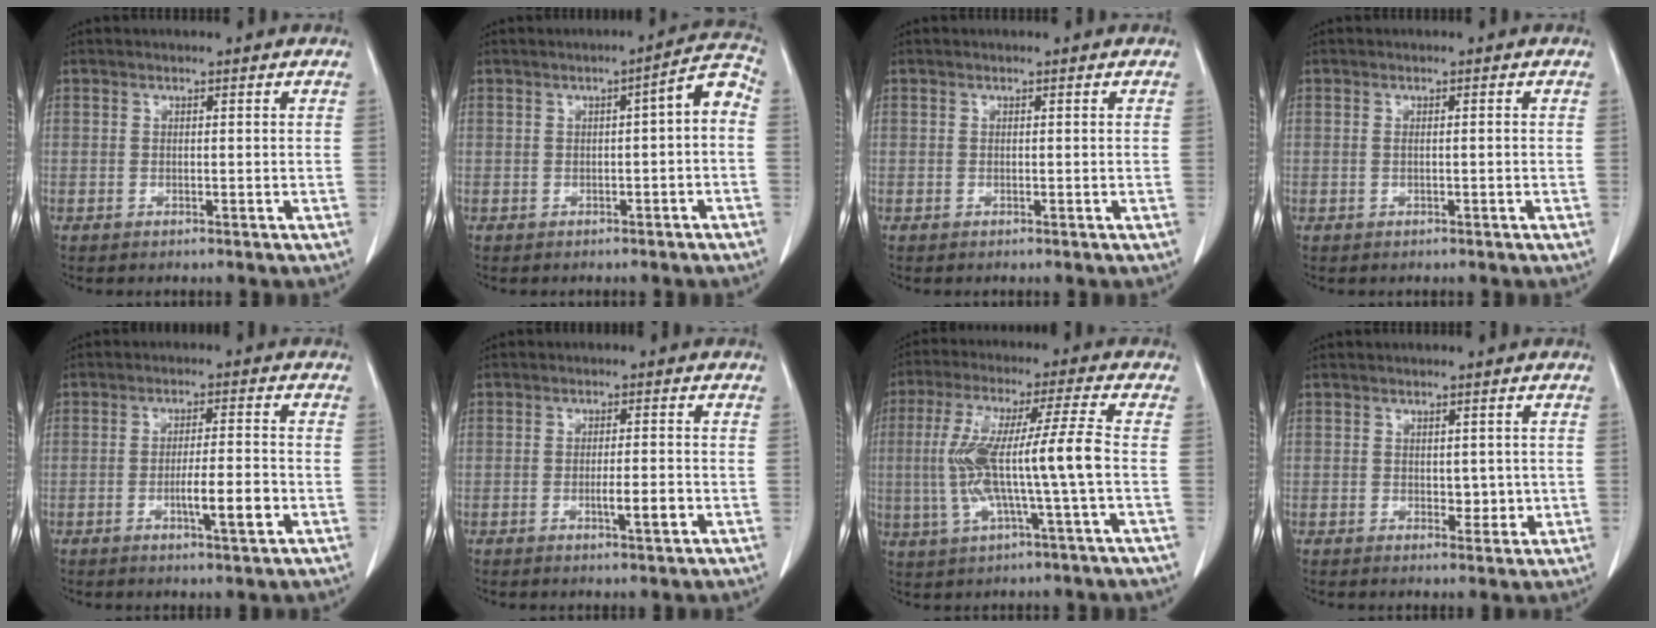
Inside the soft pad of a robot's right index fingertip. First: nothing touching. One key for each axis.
{"total": 4.7, "fx": -0.6, "fy": 0.7, "fz": 4.6, "tx": -0.054, "ty": 0.021, "tz": -0.011}
{"total": 0.0}
{"total": 0.8, "fx": -0.1, "fy": 0.0, "fz": 0.8, "tx": -0.015, "ty": 0.000, "tz": 0.002}
{"total": 6.0, "fx": -2.0, "fy": 0.5, "fz": 5.7, "tx": -0.092, "ty": -0.005, "tz": -0.031}
{"total": 3.7, "fx": -1.2, "fy": 0.3, "fz": 3.5, "tx": -0.056, "ty": -0.003, "tz": -0.017}
{"total": 12.4, "fx": -1.1, "fy": -0.4, "fz": 12.4, "tx": -0.250, "ty": 0.017, "tz": -0.022}
{"total": 2.6, "fx": 0.0, "fy": 1.6, "fz": 2.0, "tx": -0.021, "ty": -0.003, "tz": 0.006}